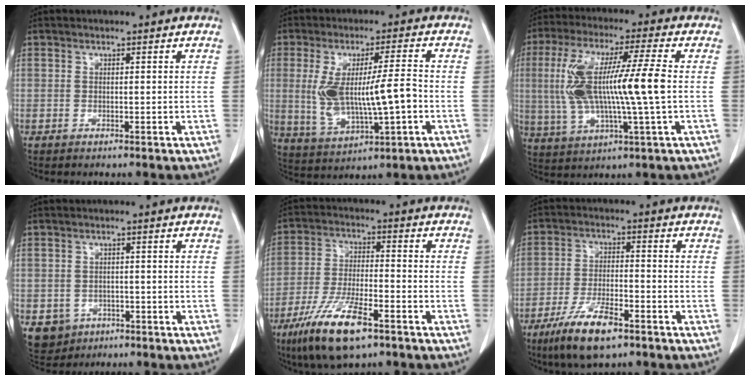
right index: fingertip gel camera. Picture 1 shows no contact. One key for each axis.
{"total": 12.7, "fx": -1.0, "fy": 3.0, "fz": 12.3, "tx": -0.242, "ty": 0.008, "tz": -0.003}
{"total": 15.6, "fx": 0.4, "fy": 1.6, "fz": 15.6, "tx": -0.317, "ty": 0.011, "tz": 0.008}
{"total": 6.7, "fx": -3.1, "fy": 5.7, "fz": 1.8, "tx": -0.036, "ty": 0.008, "tz": -0.035}
{"total": 13.3, "fx": -8.1, "fy": 3.4, "fz": 9.9, "tx": -0.201, "ty": -0.018, "tz": -0.141}
{"total": 10.6, "fx": -6.8, "fy": 2.9, "fz": 7.7, "tx": -0.152, "ty": -0.014, "tz": -0.118}